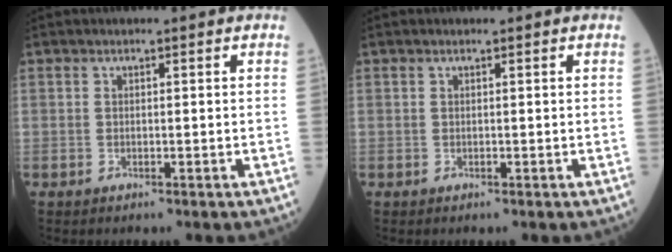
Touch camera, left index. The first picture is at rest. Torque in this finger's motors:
{"motor_torque": [0.21, 0.06, -0.04, -0.01]}